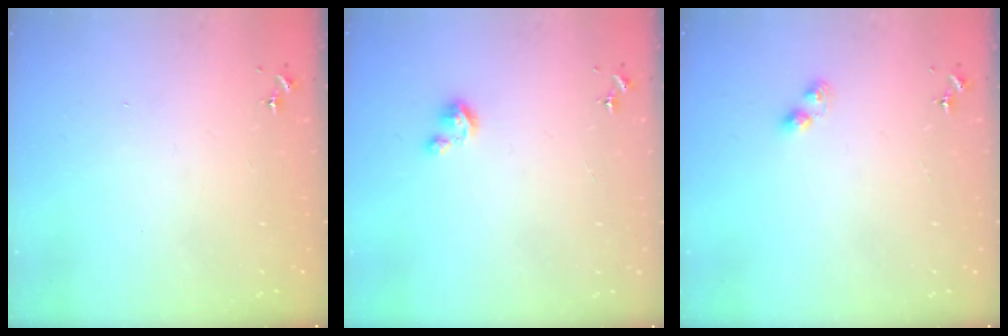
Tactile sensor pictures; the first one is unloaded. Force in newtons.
{"total": 3.8, "press": 3.8, "slide": 0.4}
{"total": 3.4, "press": 3.3, "slide": 0.4}